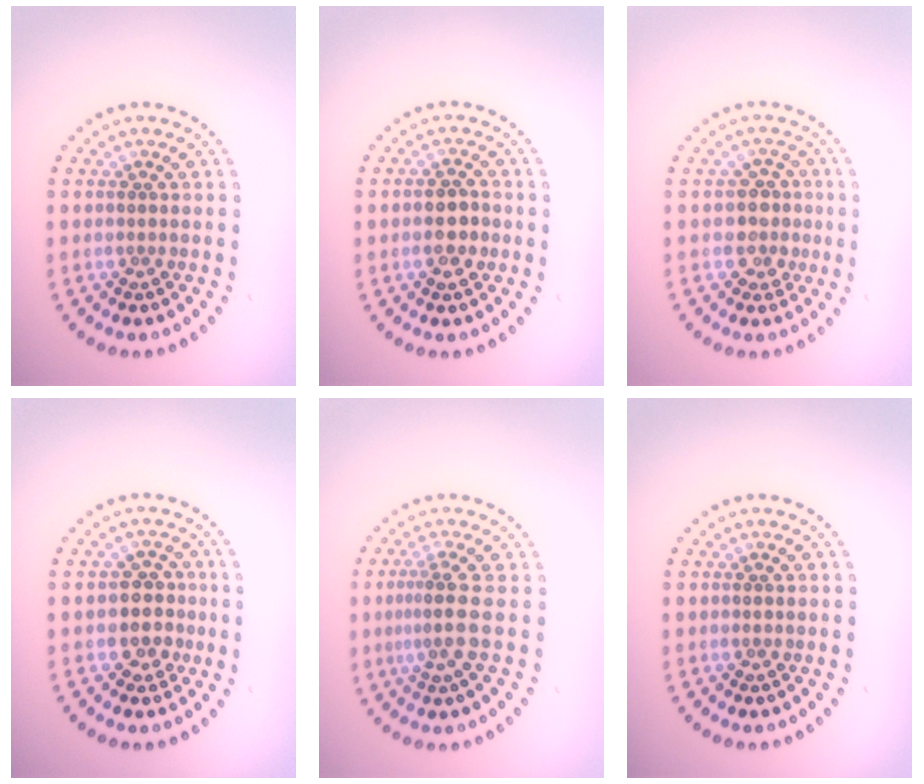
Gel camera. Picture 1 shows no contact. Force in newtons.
{"total": 2.4, "press": 2.4, "slide": 0.3}
{"total": 2.4, "press": 2.1, "slide": 1.1}
{"total": 2.7, "press": 2.3, "slide": 1.3}
{"total": 2.7, "press": 2.0, "slide": 1.9}
{"total": 0.5, "press": 0.4, "slide": 0.3}